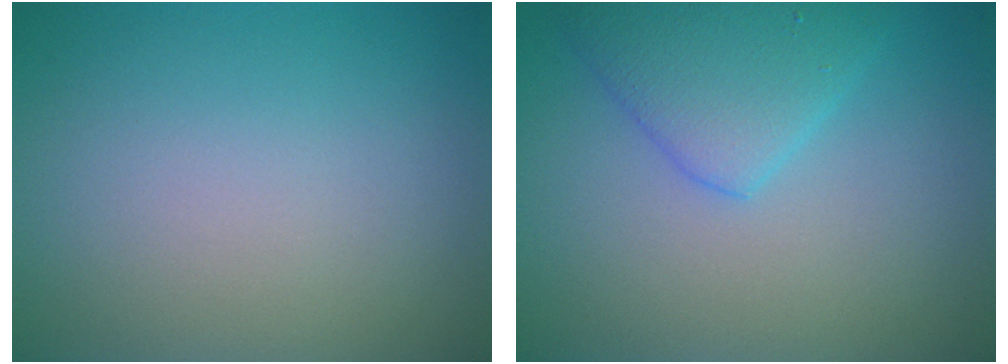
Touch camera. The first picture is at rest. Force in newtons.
{"total": 4.0, "press": 4.0, "slide": 0.2}